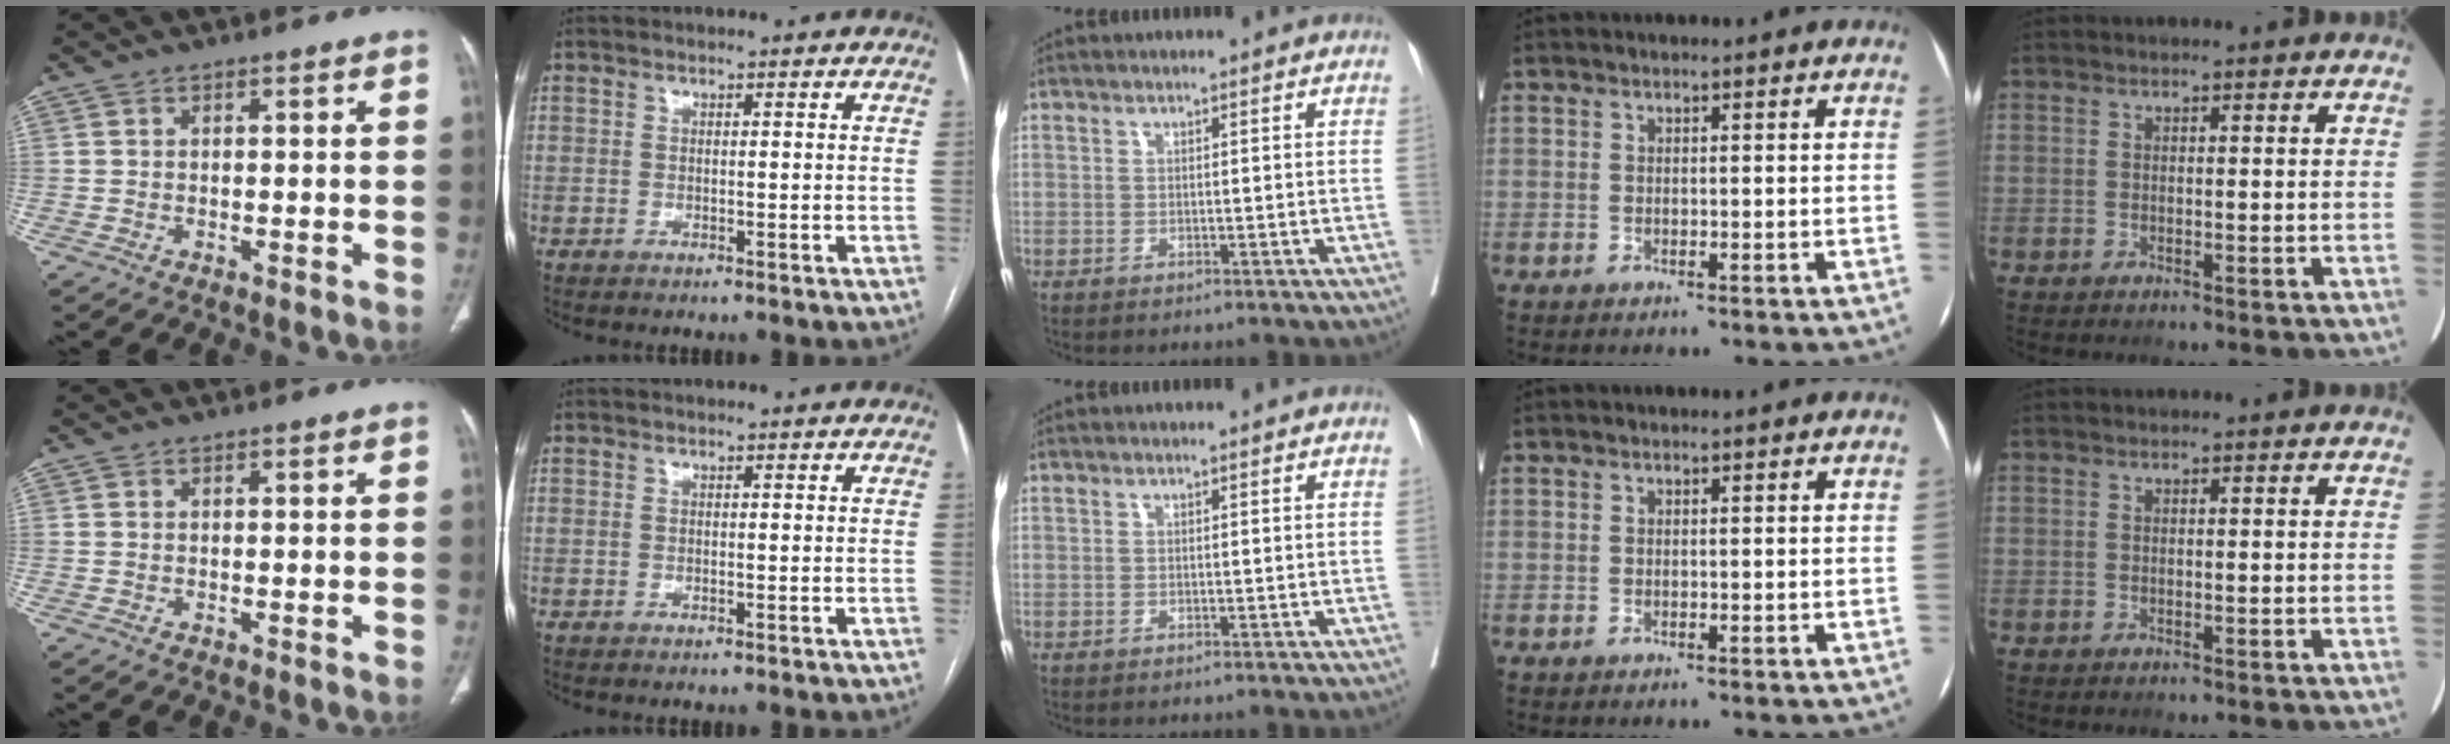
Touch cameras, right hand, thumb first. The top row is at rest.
{}